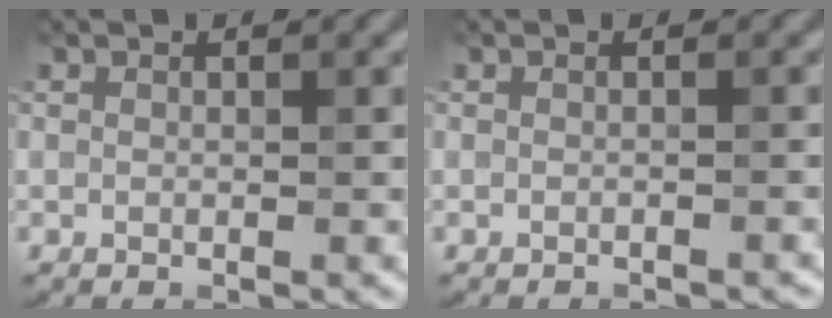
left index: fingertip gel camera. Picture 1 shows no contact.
{"total": 0.7, "force": [-0.7, 0.0, 0.0], "torque": [-0.005, -0.003, -0.009]}